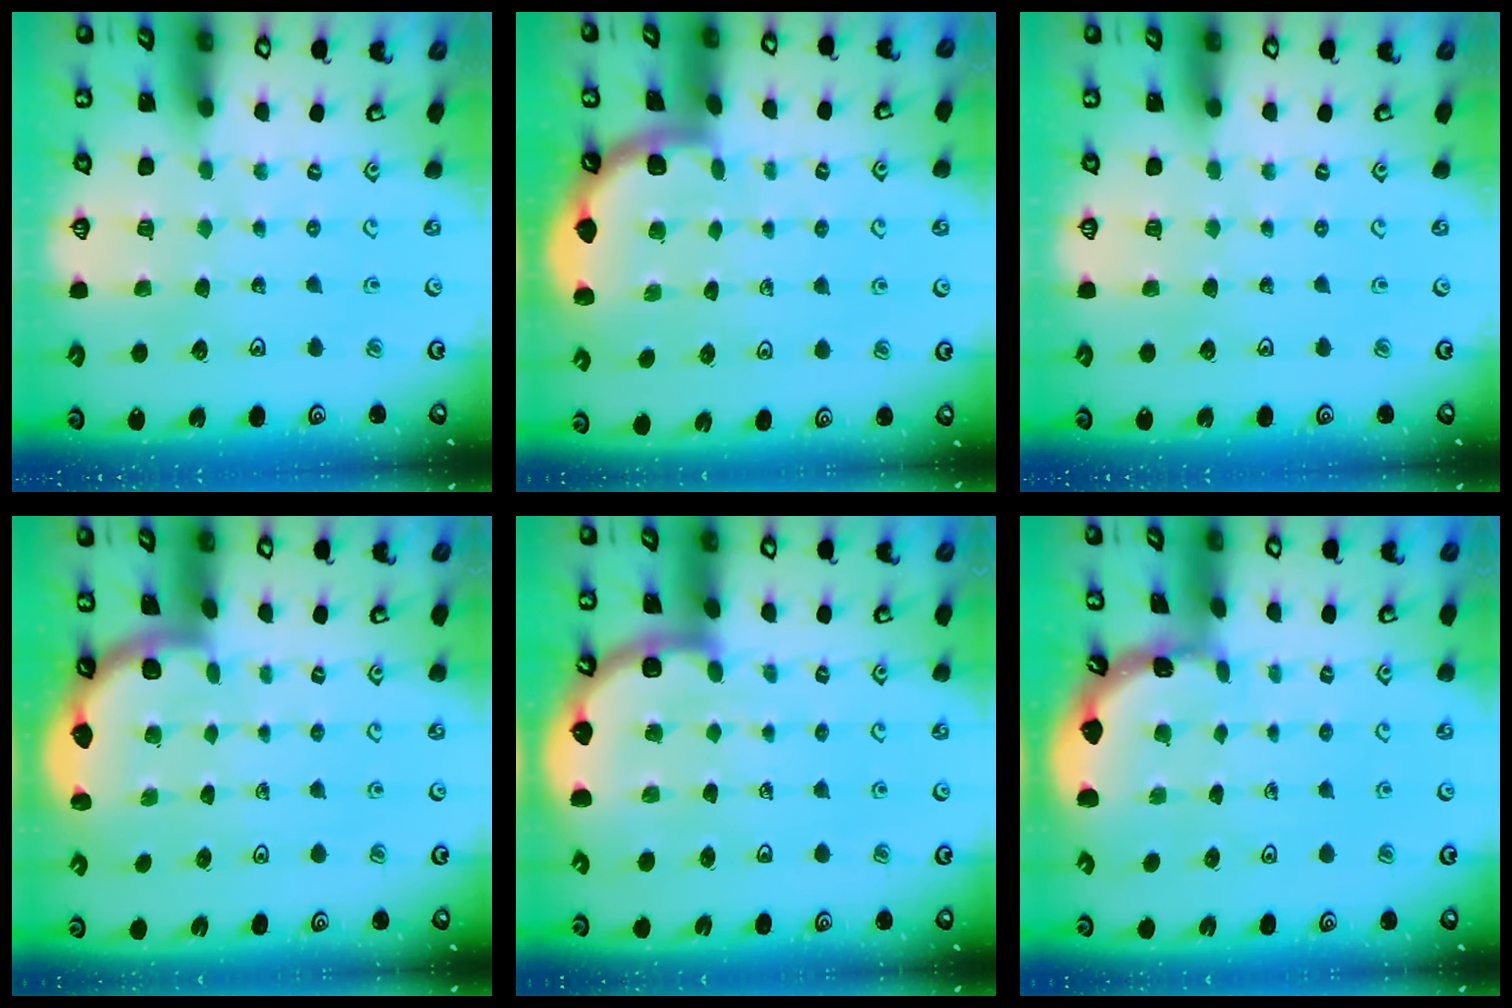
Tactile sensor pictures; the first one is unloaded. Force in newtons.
{"total": 1.8, "press": 1.8, "slide": 0.1}
{"total": 0.0}
{"total": 1.6, "press": 1.6, "slide": 0.1}
{"total": 7.3, "press": 7.0, "slide": 2.1}
{"total": 1.8, "press": 1.8, "slide": 0.1}